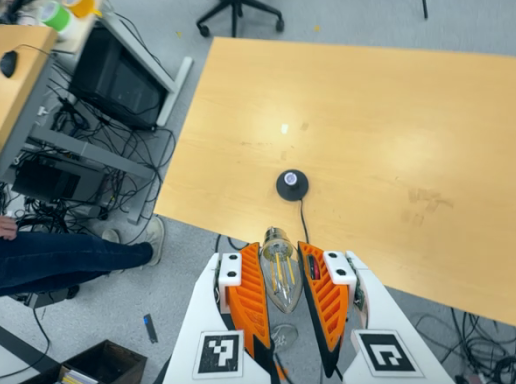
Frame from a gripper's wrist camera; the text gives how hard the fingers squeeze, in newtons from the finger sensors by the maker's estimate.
{"total": 15.6, "left": 16.5, "right": 14.7}